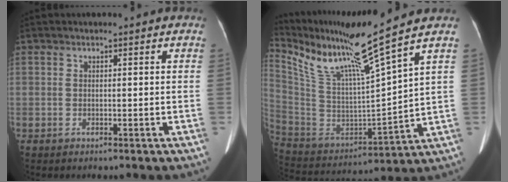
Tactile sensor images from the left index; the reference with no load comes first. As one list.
[{"total": 16.7, "force": [12.4, -1.2, 11.1], "torque": [-0.220, -0.008, 0.240]}]